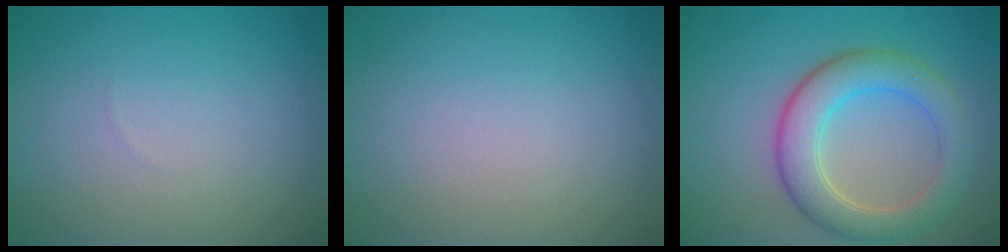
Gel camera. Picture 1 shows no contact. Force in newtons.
{"total": 0.0}
{"total": 5.8, "press": 5.8, "slide": 0.5}